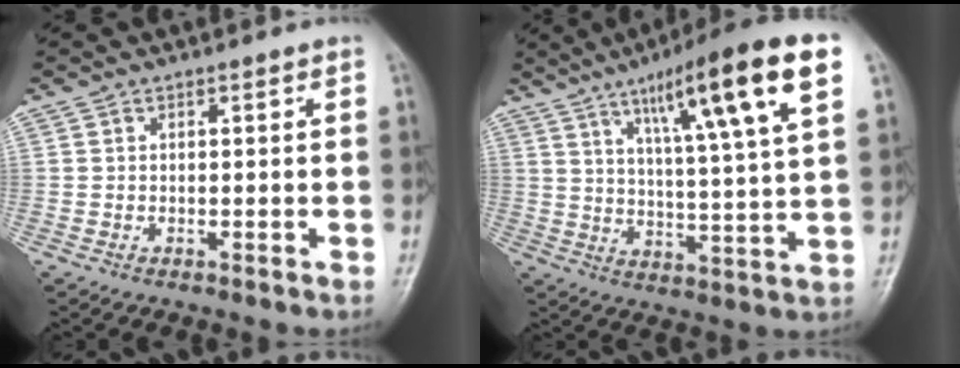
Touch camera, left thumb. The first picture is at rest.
{"total": 19.6, "force": [9.3, 2.6, 17.0], "torque": [-0.249, -0.019, 0.139]}